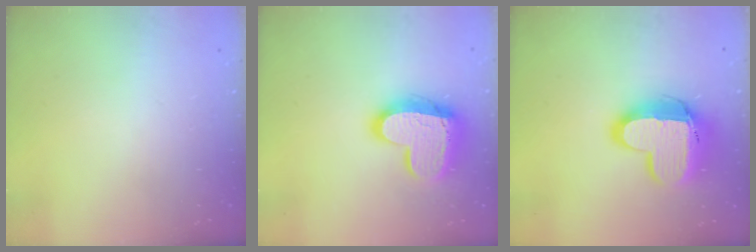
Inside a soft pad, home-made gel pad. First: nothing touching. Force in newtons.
{"total": 16.2, "press": 16.1, "slide": 1.4}
{"total": 15.3, "press": 15.2, "slide": 1.2}